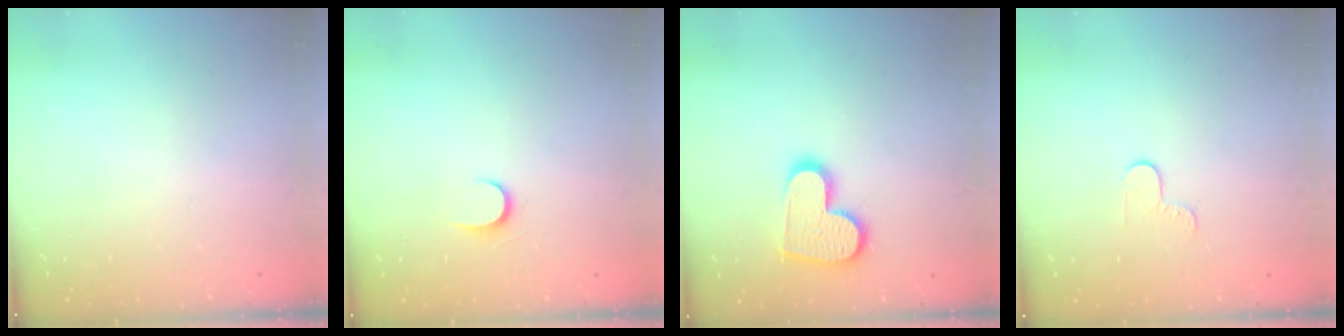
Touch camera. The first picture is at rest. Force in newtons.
{"total": 4.9, "press": 4.8, "slide": 0.5}
{"total": 13.8, "press": 13.8, "slide": 1.1}
{"total": 3.7, "press": 3.6, "slide": 0.3}